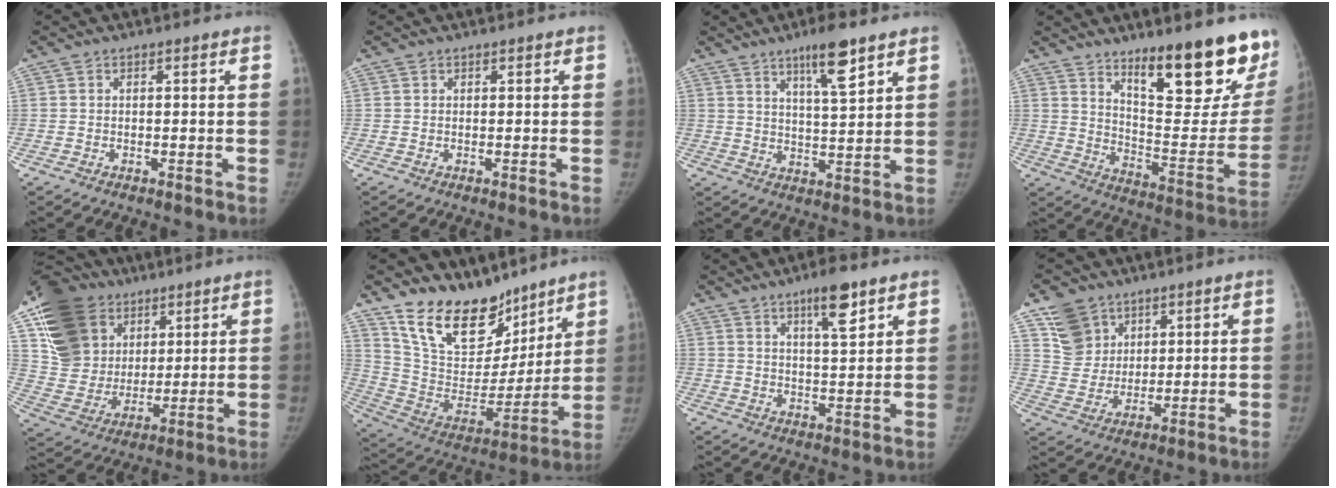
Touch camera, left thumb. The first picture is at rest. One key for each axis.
{"total": 0.0}
{"total": 8.7, "fx": 5.6, "fy": 1.5, "fz": 6.4, "tx": -0.102, "ty": -0.033, "tz": 0.097}
{"total": 23.8, "fx": 15.6, "fy": 6.3, "fz": 16.9, "tx": -0.192, "ty": -0.107, "tz": 0.237}
{"total": 21.4, "fx": 9.8, "fy": 16.7, "fz": 9.3, "tx": -0.152, "ty": -0.002, "tz": 0.189}
{"total": 21.0, "fx": 16.7, "fy": 10.4, "fz": 7.4, "tx": -0.070, "ty": -0.100, "tz": 0.290}
{"total": 7.6, "fx": 4.8, "fy": 1.9, "fz": 5.6, "tx": -0.079, "ty": -0.029, "tz": 0.077}
{"total": 8.8, "fx": 5.7, "fy": 6.5, "fz": 1.6, "tx": 0.001, "ty": -0.036, "tz": 0.119}